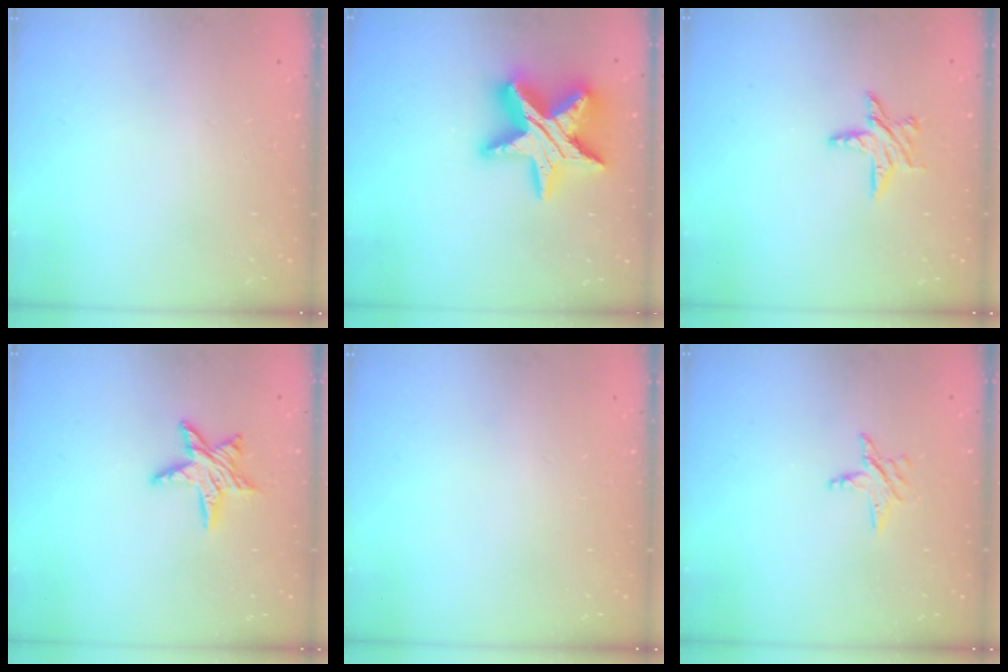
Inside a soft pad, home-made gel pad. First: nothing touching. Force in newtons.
{"total": 20.9, "press": 20.9, "slide": 1.3}
{"total": 7.7, "press": 7.6, "slide": 0.6}
{"total": 9.1, "press": 9.1, "slide": 0.5}
{"total": 0.0}
{"total": 3.6, "press": 3.6, "slide": 0.2}